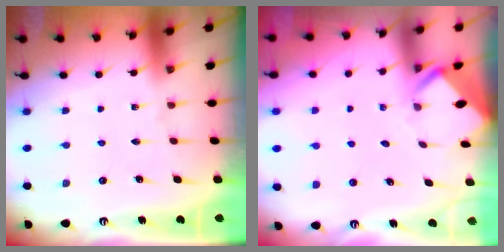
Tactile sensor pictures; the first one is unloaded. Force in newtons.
{"total": 2.9, "press": 2.9, "slide": 0.2}